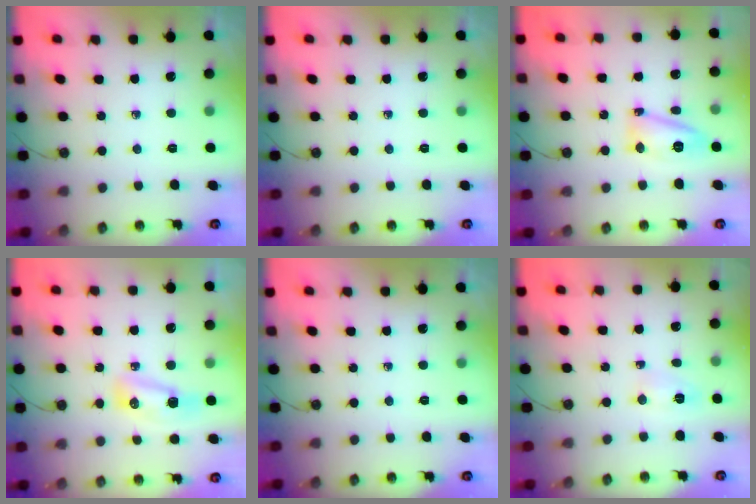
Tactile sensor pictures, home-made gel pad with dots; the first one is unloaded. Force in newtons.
{"total": 0.0}
{"total": 12.1, "press": 12.0, "slide": 1.3}
{"total": 8.0, "press": 7.9, "slide": 1.1}
{"total": 0.0}
{"total": 3.3, "press": 3.0, "slide": 1.3}